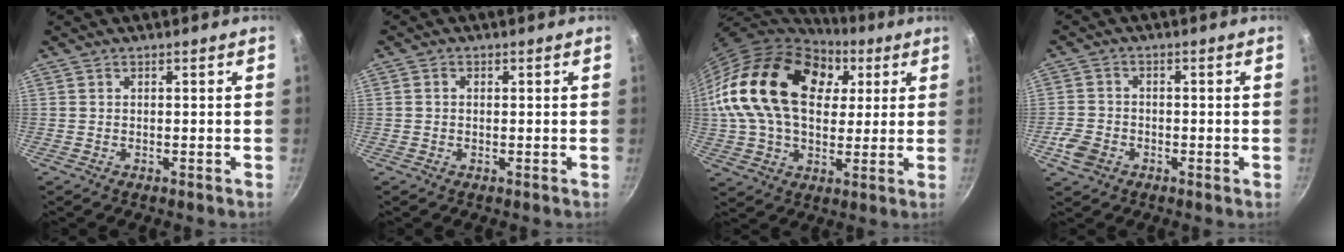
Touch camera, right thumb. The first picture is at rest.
{"total": 1.0, "force": [0.0, 0.8, 0.5], "torque": [-0.009, 0.006, 0.000]}
{"total": 27.5, "force": [7.0, 18.1, 19.5], "torque": [-0.343, 0.015, 0.116]}
{"total": 5.1, "force": [-2.2, 3.7, 2.6], "torque": [-0.052, 0.018, -0.046]}